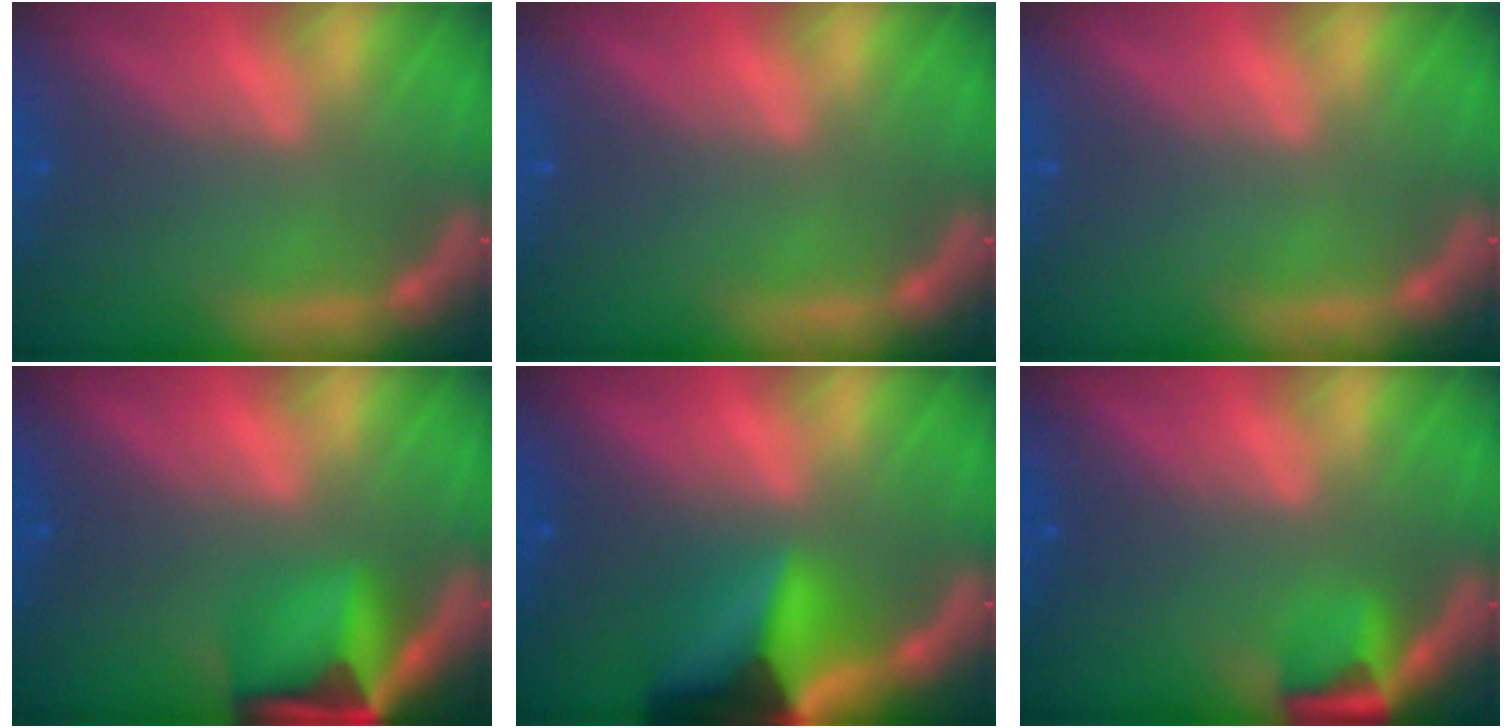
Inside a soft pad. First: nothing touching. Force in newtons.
{"total": 0.0}
{"total": 0.0}
{"total": 6.9}
{"total": 9.6}
{"total": 2.9}